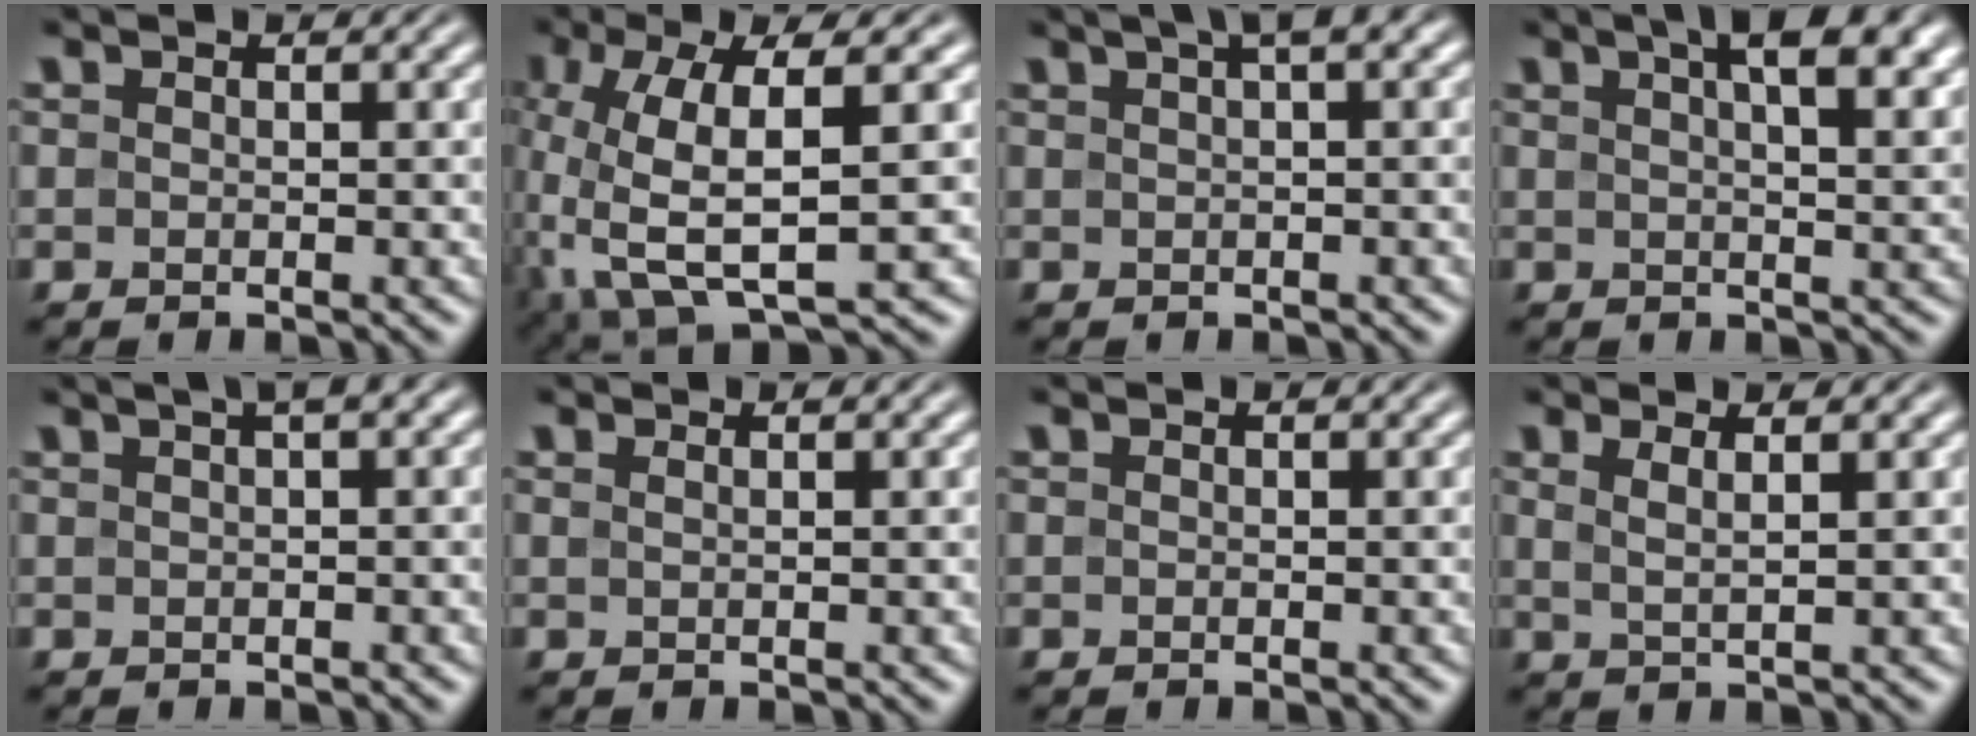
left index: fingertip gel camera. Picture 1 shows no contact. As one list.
[{"total": 9.6, "force": [-0.6, 3.8, 8.7], "torque": [-0.183, -0.002, -0.012]}, {"total": 3.3, "force": [1.5, 0.7, 2.9], "torque": [-0.033, 0.016, 0.021]}, {"total": 7.9, "force": [4.1, 2.9, 6.0], "torque": [-0.052, 0.031, 0.038]}, {"total": 2.9, "force": [1.2, 0.7, 2.6], "torque": [-0.025, 0.017, 0.011]}, {"total": 0.7, "force": [0.5, 0.1, 0.5], "torque": [-0.006, 0.001, 0.001]}, {"total": 0.0}, {"total": 2.2, "force": [1.2, 0.6, 1.8], "torque": [-0.025, 0.006, 0.012]}]